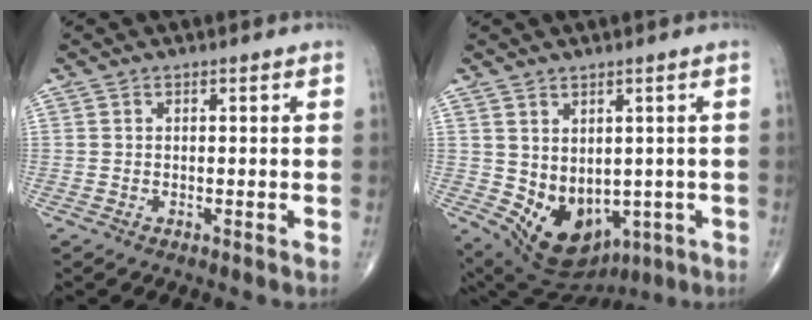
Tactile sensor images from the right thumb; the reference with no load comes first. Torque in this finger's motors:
{"motor_torque": [-0.36, 0.90, 0.51, 0.34, 0.21]}